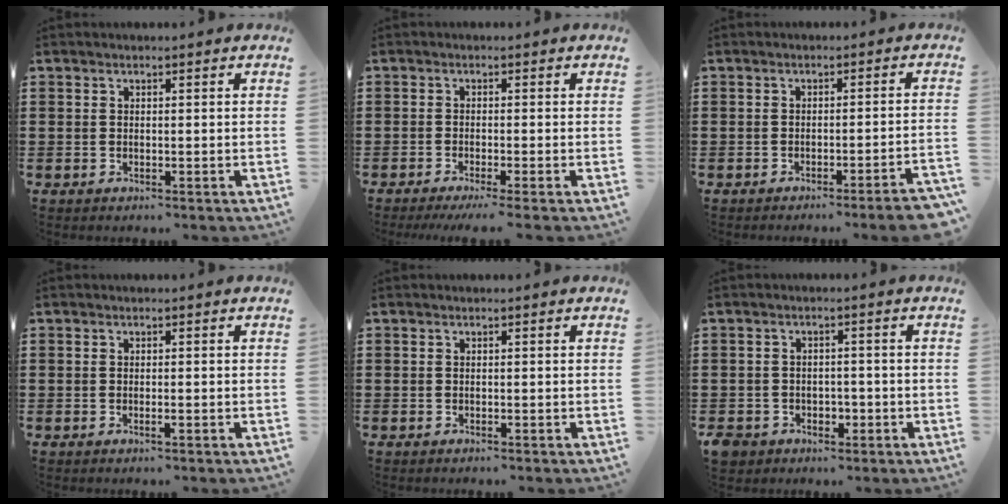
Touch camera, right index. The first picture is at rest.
{"total": 1.5, "force": [-1.1, -0.2, 1.1], "torque": [-0.018, -0.004, -0.019]}
{"total": 2.8, "force": [-2.2, -0.5, 1.8], "torque": [-0.028, -0.010, -0.042]}
{"total": 0.7, "force": [-0.3, 0.0, 0.6], "torque": [-0.010, -0.004, -0.004]}
{"total": 0.0}
{"total": 3.0, "force": [-1.6, 2.4, 0.8], "torque": [-0.022, 0.005, -0.034]}